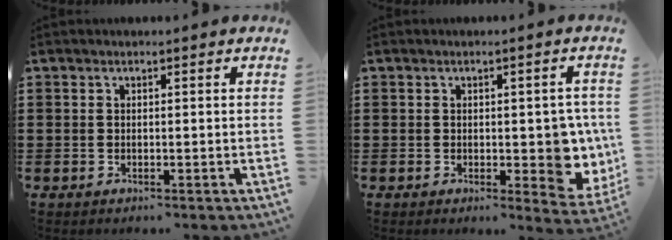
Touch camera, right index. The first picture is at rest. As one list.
[{"total": 5.1, "force": [0.0, 3.0, 4.1], "torque": [-0.044, -0.001, -0.005]}]